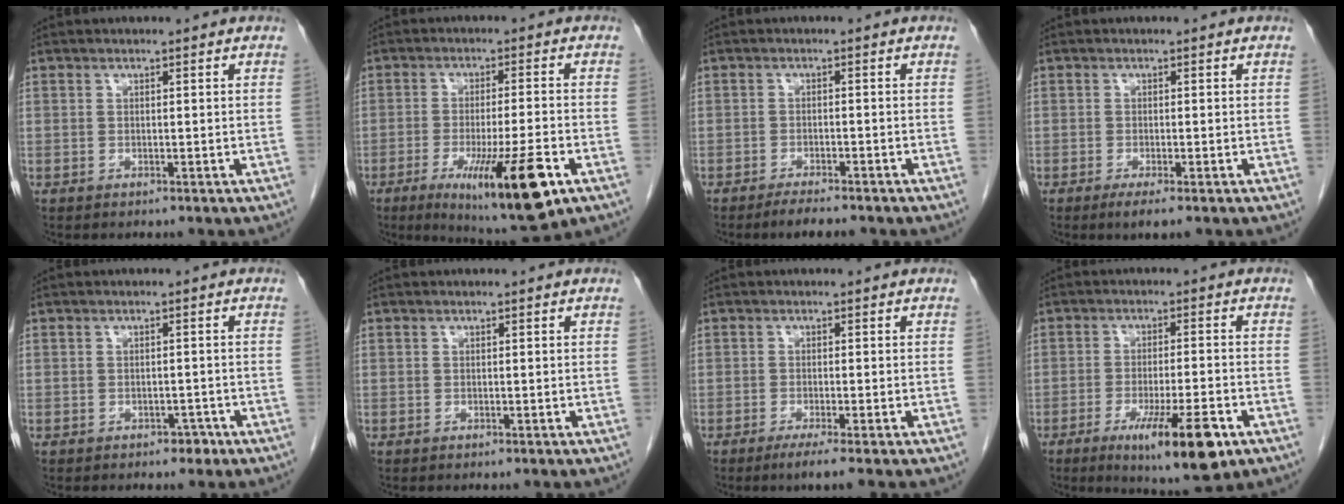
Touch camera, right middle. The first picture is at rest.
{"total": 14.1, "force": [-6.3, 1.2, 12.5], "torque": [-0.190, -0.035, -0.091]}
{"total": 4.0, "force": [-3.4, 0.5, 2.1], "torque": [-0.035, -0.007, -0.049]}
{"total": 2.4, "force": [-1.5, 0.2, 1.9], "torque": [-0.031, -0.006, -0.024]}
{"total": 1.5, "force": [-0.9, 0.9, 0.6], "torque": [-0.007, 0.003, -0.011]}
{"total": 0.0}
{"total": 2.9, "force": [-1.9, -0.5, 2.1], "torque": [-0.035, -0.009, -0.036]}
{"total": 11.2, "force": [-5.7, 1.3, 9.6], "torque": [-0.151, -0.024, -0.083]}